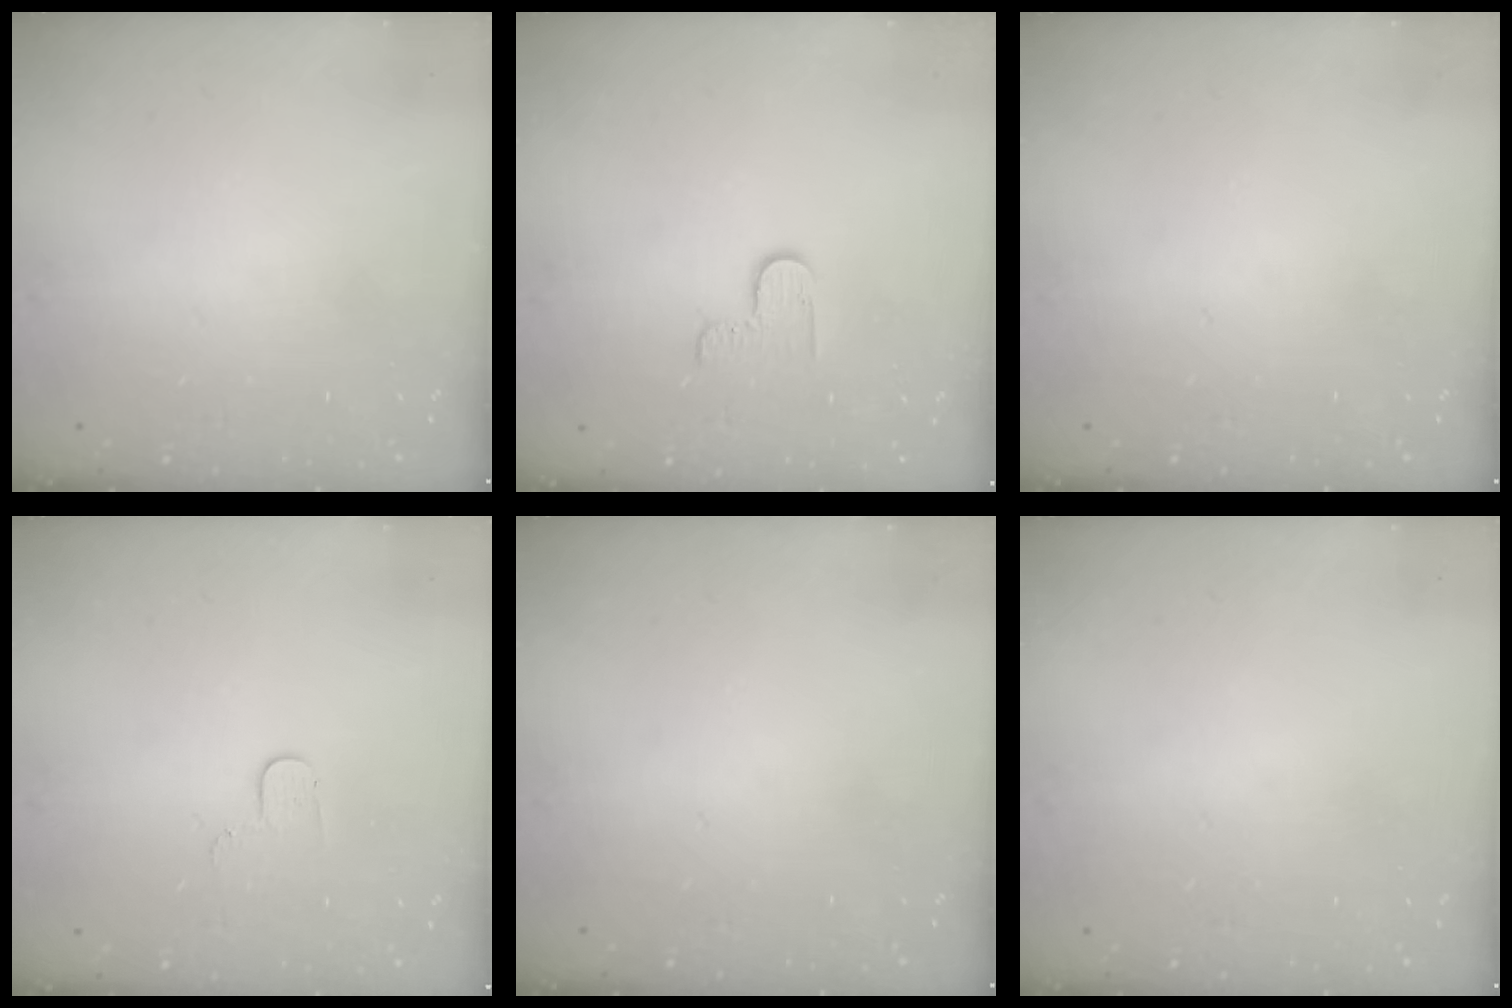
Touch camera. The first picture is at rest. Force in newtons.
{"total": 3.8, "press": 3.8, "slide": 0.4}
{"total": 0.0}
{"total": 3.4, "press": 3.4, "slide": 0.4}
{"total": 0.0}
{"total": 0.8, "press": 0.8, "slide": 0.1}